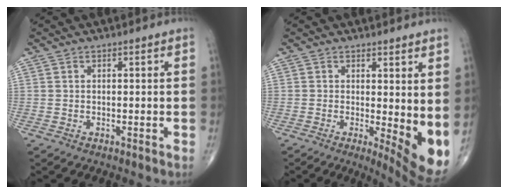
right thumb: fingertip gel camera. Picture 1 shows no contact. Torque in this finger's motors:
{"motor_torque": [-0.40, 0.77, 0.06, -0.05, 0.05]}